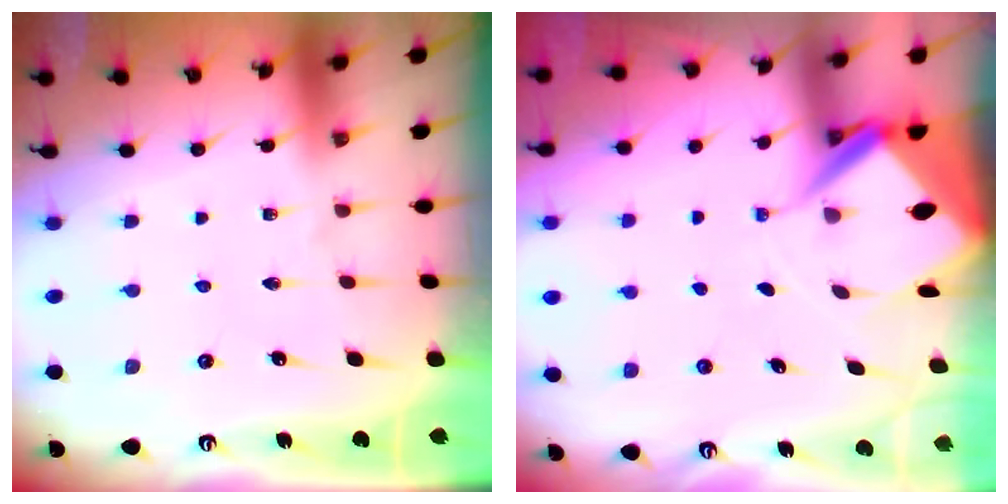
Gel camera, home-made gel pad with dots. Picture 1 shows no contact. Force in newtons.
{"total": 5.4, "press": 5.4, "slide": 0.5}